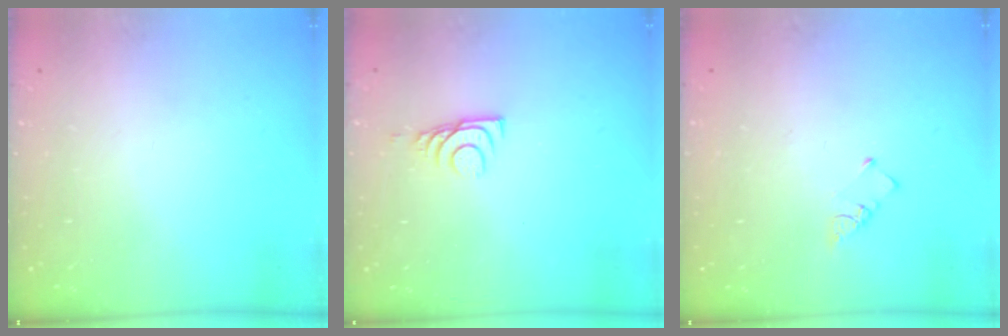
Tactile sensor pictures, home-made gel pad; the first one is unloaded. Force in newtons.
{"total": 6.9, "press": 6.8, "slide": 0.8}
{"total": 1.9, "press": 1.9, "slide": 0.3}